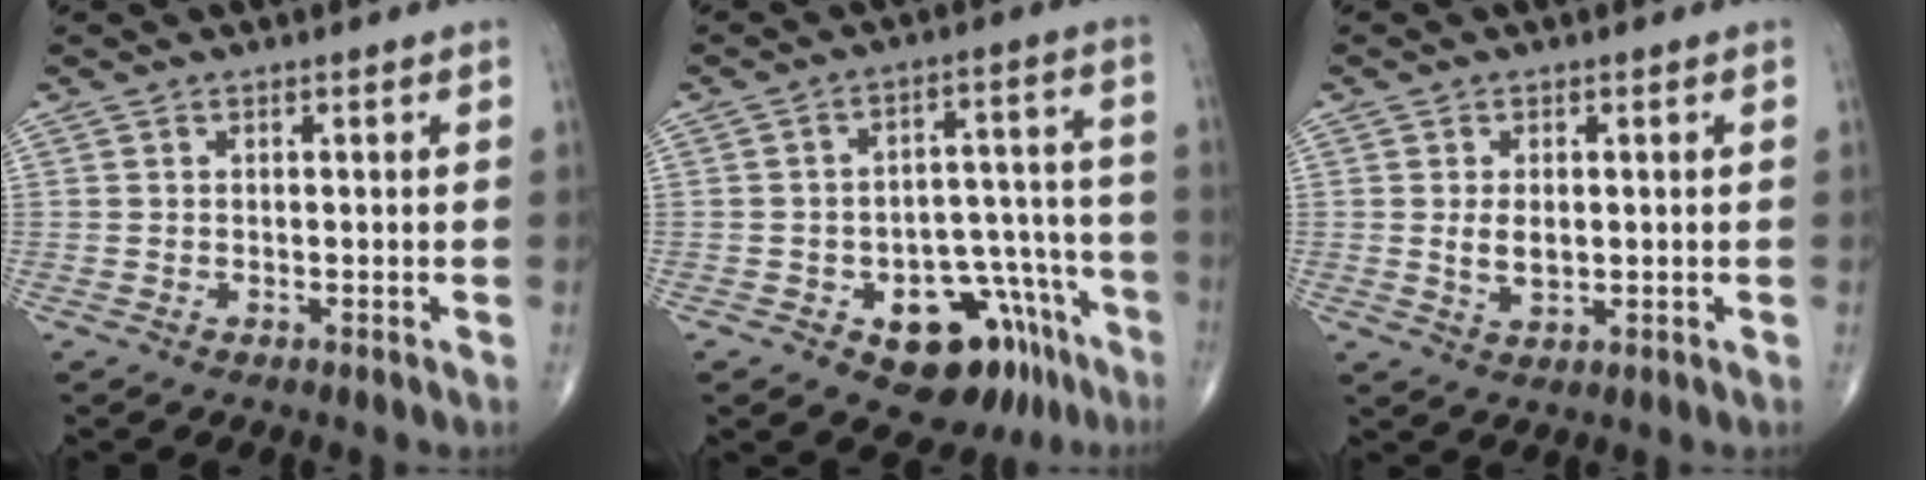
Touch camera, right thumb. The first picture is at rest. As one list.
[{"total": 15.6, "force": [-8.9, 8.8, 9.5], "torque": [-0.070, 0.081, -0.117]}, {"total": 3.7, "force": [0.2, 2.2, 3.0], "torque": [-0.049, -0.007, 0.009]}]